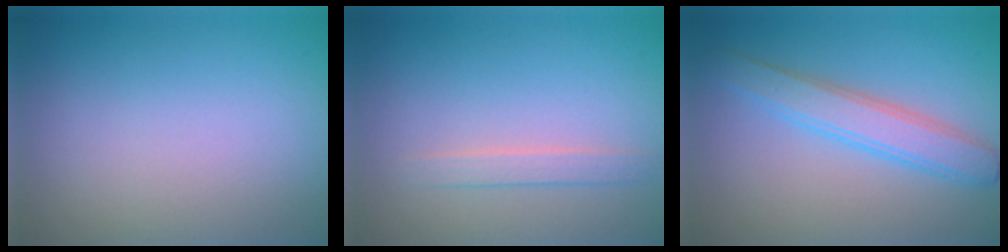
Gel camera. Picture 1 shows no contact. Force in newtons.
{"total": 1.5, "press": 1.5, "slide": 0.1}
{"total": 3.7, "press": 3.7, "slide": 0.1}